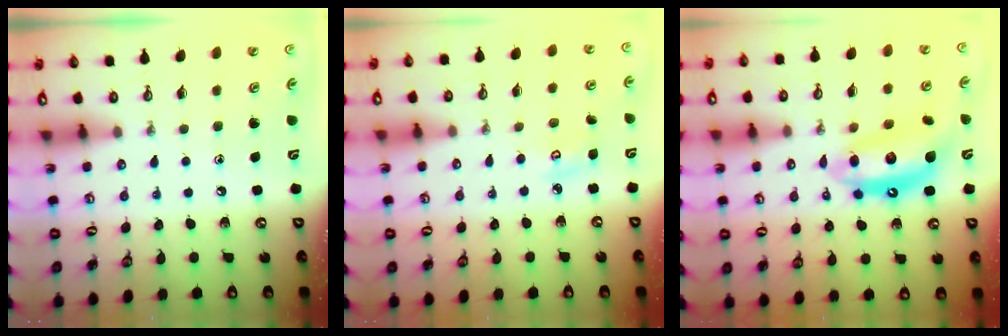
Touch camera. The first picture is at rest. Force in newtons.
{"total": 4.3, "press": 4.3, "slide": 0.4}
{"total": 13.0, "press": 12.9, "slide": 1.5}